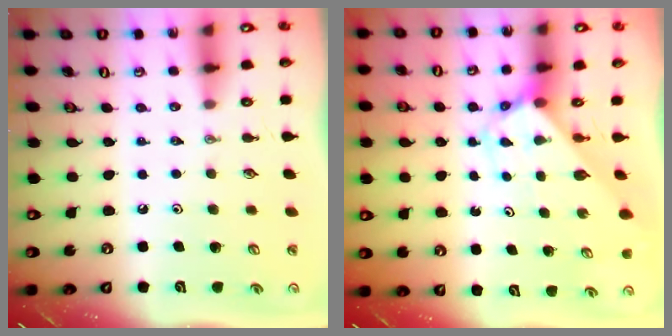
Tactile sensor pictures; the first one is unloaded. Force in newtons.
{"total": 2.7, "press": 2.7, "slide": 0.2}